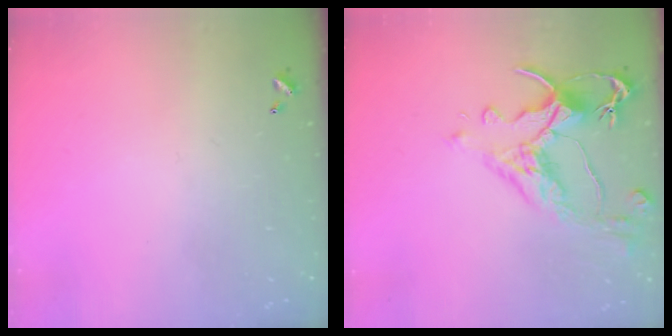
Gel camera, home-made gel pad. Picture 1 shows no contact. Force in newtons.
{"total": 4.5, "press": 4.2, "slide": 1.5}